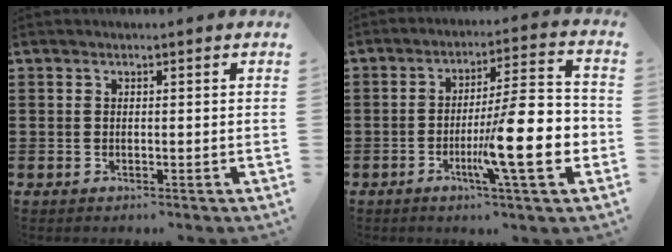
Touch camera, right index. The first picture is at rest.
{"total": 14.8, "force": [-4.0, 2.8, 14.0], "torque": [-0.208, -0.011, -0.067]}